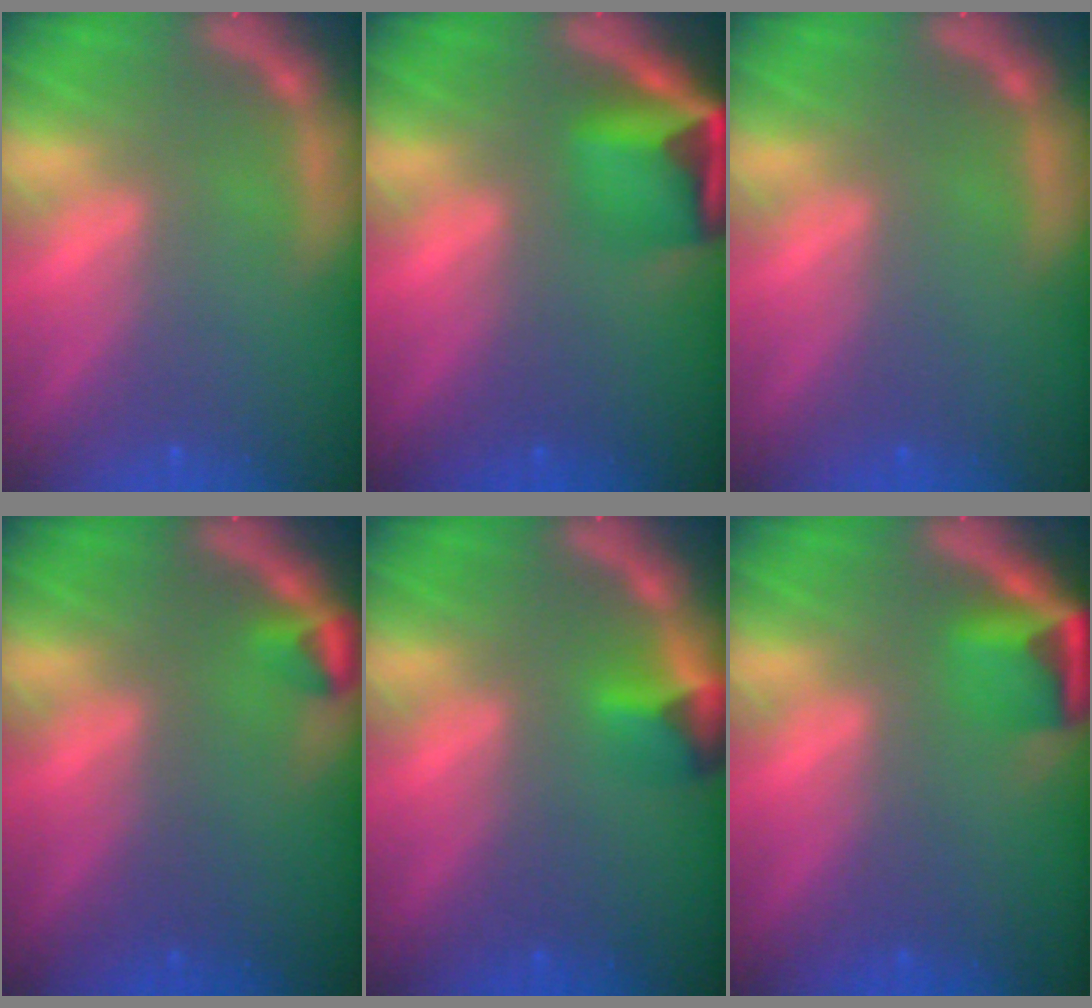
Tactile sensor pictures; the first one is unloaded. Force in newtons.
{"total": 6.0}
{"total": 0.0}
{"total": 1.5}
{"total": 2.4}
{"total": 3.9}